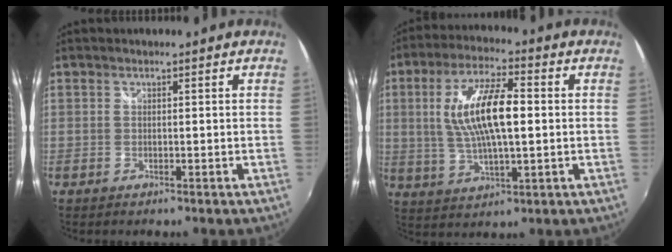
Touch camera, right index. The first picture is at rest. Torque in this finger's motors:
{"motor_torque": [0.54, 0.05, 0.39, 0.21]}